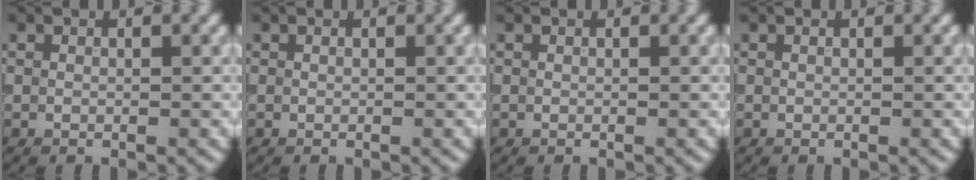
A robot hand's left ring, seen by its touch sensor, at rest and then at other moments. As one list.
[{"total": 0.0}, {"total": 0.0}, {"total": 0.0}]